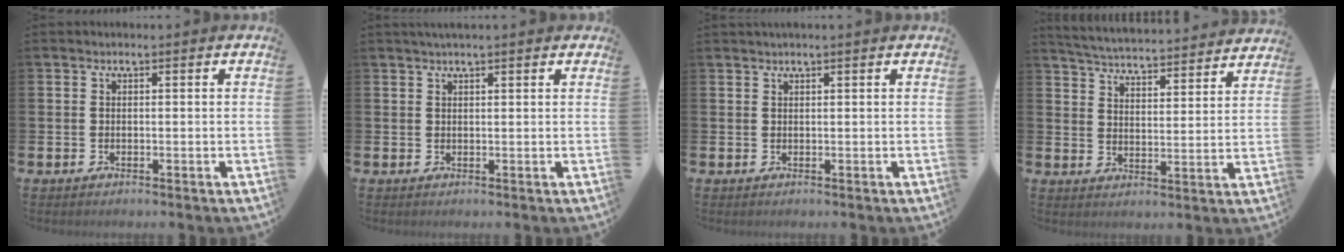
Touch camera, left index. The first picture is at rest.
{"total": 1.4, "force": [1.2, 0.0, 0.7], "torque": [-0.003, -0.001, 0.020]}
{"total": 0.7, "force": [0.7, -0.1, 0.3], "torque": [-0.001, -0.001, 0.011]}
{"total": 5.1, "force": [5.1, 0.3, 0.4], "torque": [-0.031, -0.045, 0.086]}